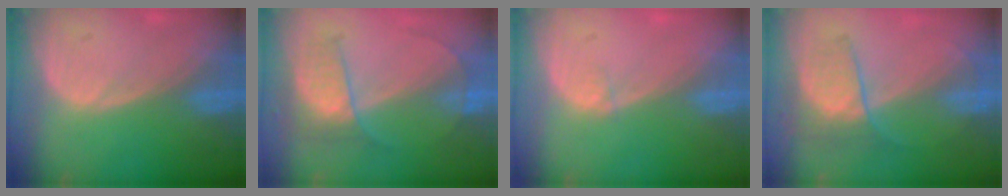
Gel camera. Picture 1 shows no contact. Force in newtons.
{"total": 6.6, "press": 5.7, "slide": 3.2}
{"total": 0.5, "press": 0.5, "slide": 0.2}
{"total": 6.7, "press": 5.9, "slide": 3.2}